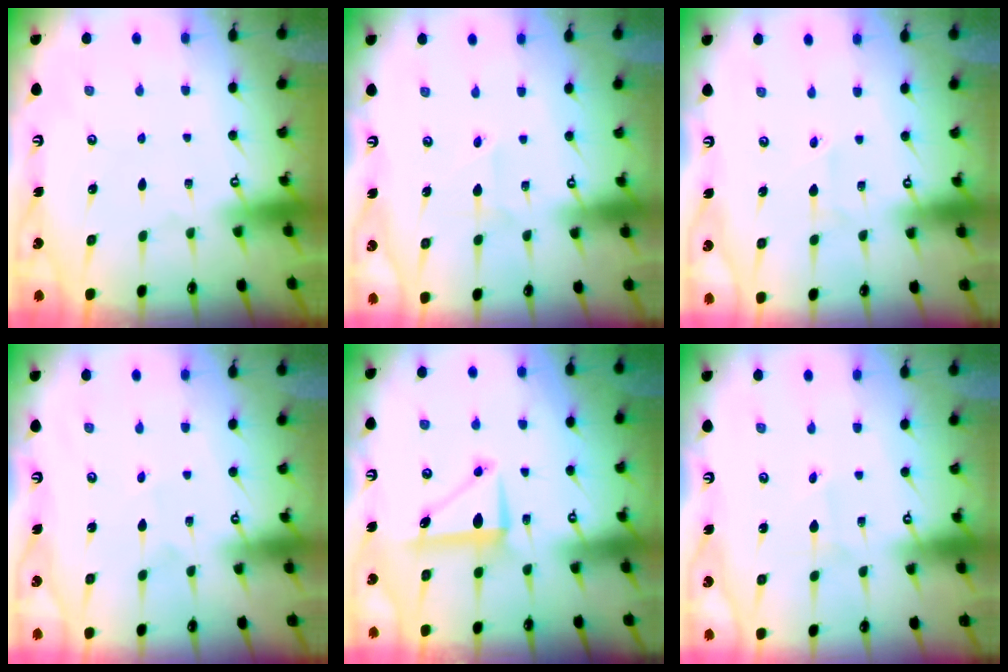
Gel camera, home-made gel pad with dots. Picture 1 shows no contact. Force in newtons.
{"total": 3.2, "press": 3.2, "slide": 0.5}
{"total": 1.6, "press": 1.3, "slide": 0.9}
{"total": 1.6, "press": 1.6, "slide": 0.1}
{"total": 7.9, "press": 7.8, "slide": 0.9}
{"total": 0.6, "press": 0.6, "slide": 0.0}